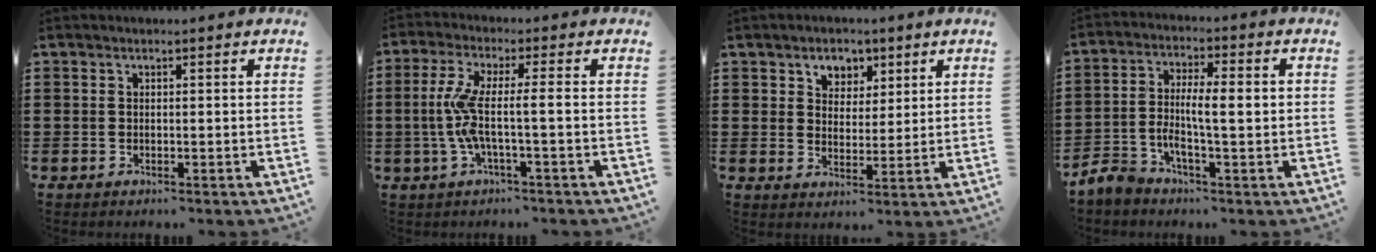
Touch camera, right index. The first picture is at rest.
{"total": 6.3, "force": [-1.1, 0.2, 6.2], "torque": [-0.149, -0.019, -0.034]}
{"total": 3.7, "force": [2.2, 2.9, 0.6], "torque": [-0.030, 0.013, 0.038]}
{"total": 7.1, "force": [-1.5, 2.4, 6.4], "torque": [-0.125, 0.000, -0.030]}